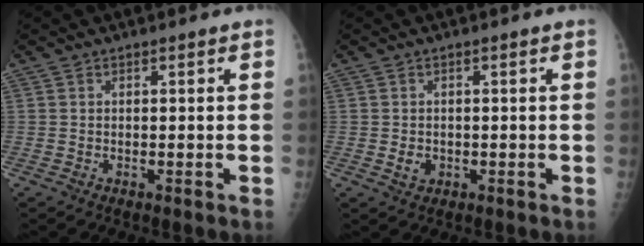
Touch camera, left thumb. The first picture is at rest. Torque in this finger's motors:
{"motor_torque": [0.03, 0.11, 0.34, -0.04, 0.00]}